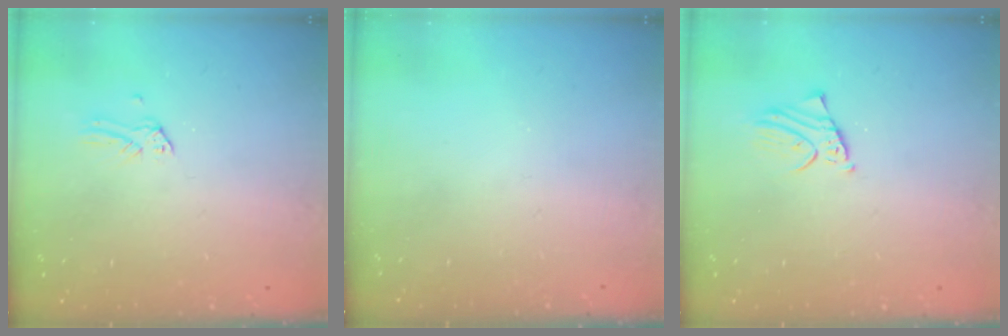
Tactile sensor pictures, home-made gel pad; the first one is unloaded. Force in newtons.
{"total": 0.0}
{"total": 2.0, "press": 2.0, "slide": 0.2}